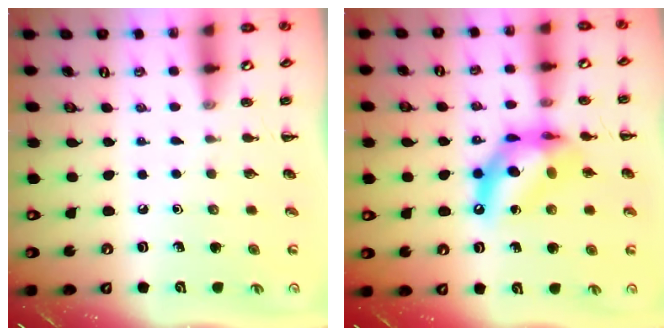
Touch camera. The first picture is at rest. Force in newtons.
{"total": 12.8, "press": 12.3, "slide": 3.6}